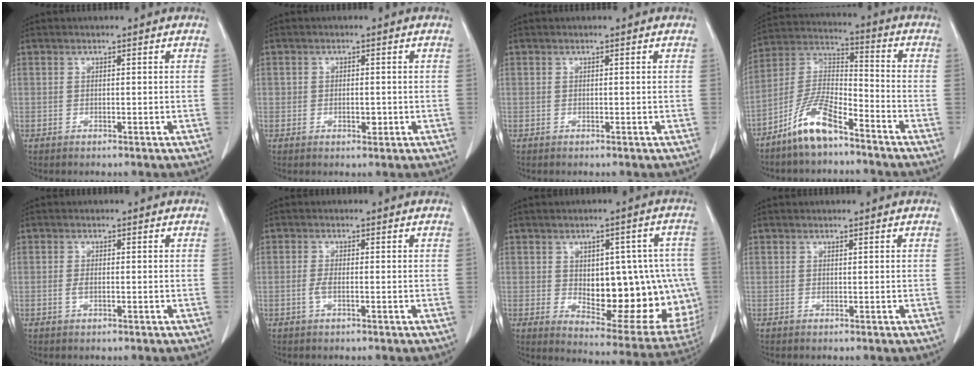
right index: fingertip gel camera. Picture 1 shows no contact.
{"total": 1.8, "force": [-0.4, 1.1, 1.4], "torque": [-0.020, 0.000, -0.002]}
{"total": 0.0}
{"total": 10.3, "force": [-7.2, 2.5, 6.9], "torque": [-0.146, 0.004, -0.140]}
{"total": 1.2, "force": [-0.2, 0.5, 1.1], "torque": [-0.025, -0.001, -0.003]}
{"total": 1.7, "force": [-0.5, 0.4, 1.6], "torque": [-0.036, -0.001, -0.009]}
{"total": 20.6, "force": [-1.6, 9.3, 18.2], "torque": [-0.181, 0.019, 0.012]}
{"total": 0.0}